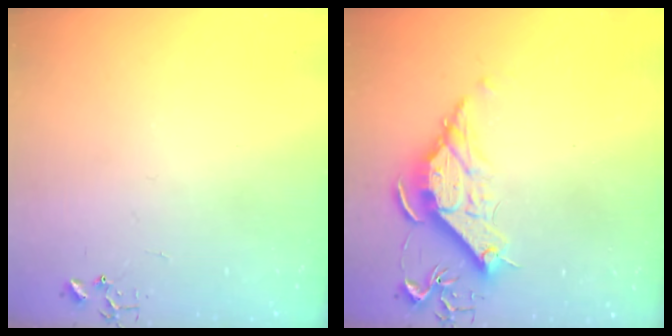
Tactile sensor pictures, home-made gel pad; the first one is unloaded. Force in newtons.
{"total": 10.8, "press": 10.8, "slide": 0.3}